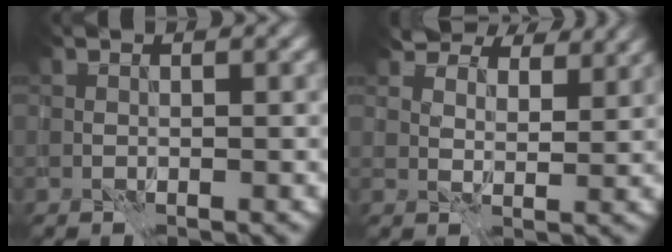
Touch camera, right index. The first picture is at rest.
{"total": 8.8, "force": [7.4, 3.6, 3.1], "torque": [-0.067, -0.003, 0.115]}